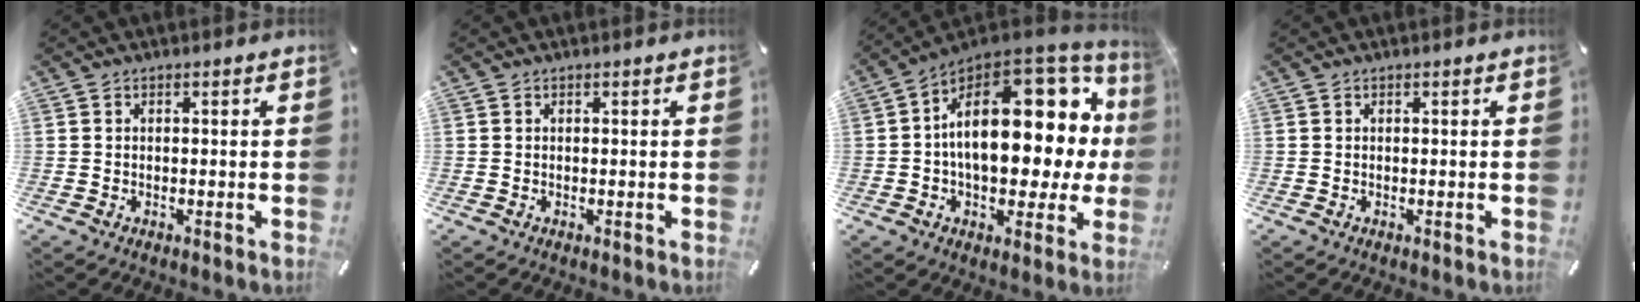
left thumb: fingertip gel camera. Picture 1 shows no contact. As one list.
[{"total": 0.0}, {"total": 24.5, "force": [4.7, 13.4, 20.0], "torque": [-0.300, -0.042, 0.084]}, {"total": 0.0}]